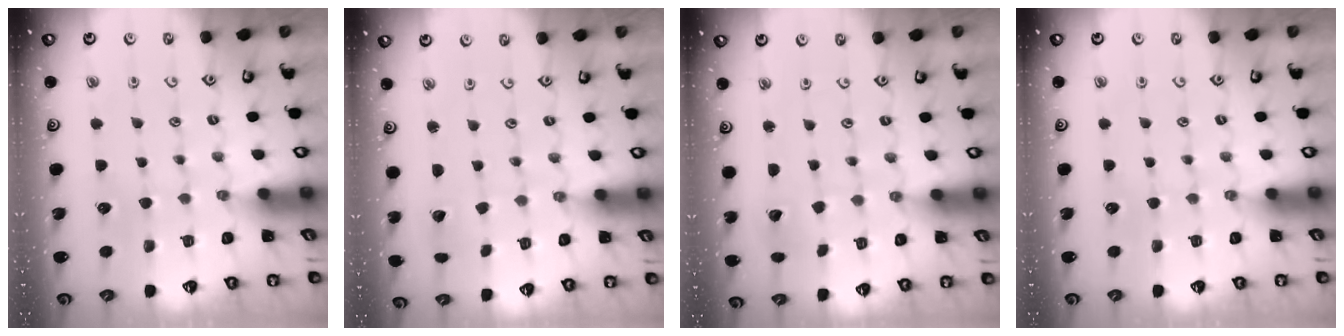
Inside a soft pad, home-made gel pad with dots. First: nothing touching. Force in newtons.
{"total": 1.6, "press": 1.6, "slide": 0.0}
{"total": 3.1, "press": 3.1, "slide": 0.3}
{"total": 0.0}